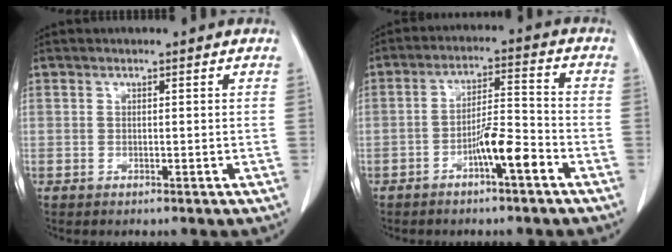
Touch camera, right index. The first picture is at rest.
{"total": 6.9, "force": [-3.5, 0.8, 5.9], "torque": [-0.106, 0.010, -0.059]}